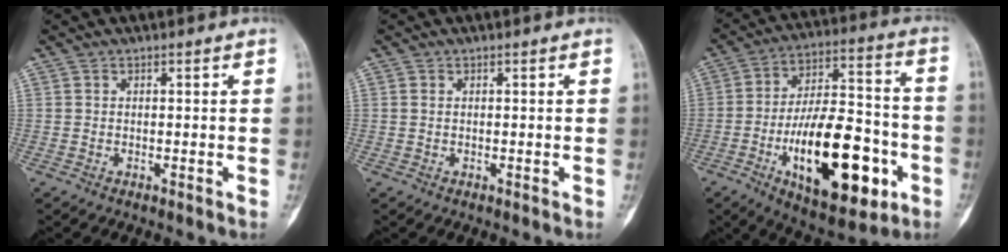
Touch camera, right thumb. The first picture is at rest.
{"total": 0.7, "force": [0.1, 0.5, 0.4], "torque": [-0.012, 0.000, 0.002]}
{"total": 24.7, "force": [-8.2, 11.0, 20.5], "torque": [-0.313, 0.034, -0.119]}